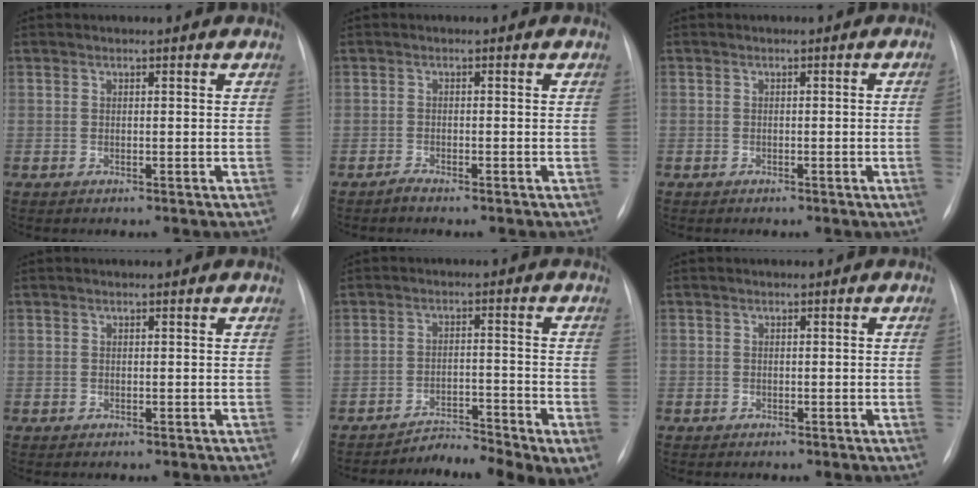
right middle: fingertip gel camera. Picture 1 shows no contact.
{"total": 1.0, "force": [-0.9, 0.0, 0.3], "torque": [-0.010, -0.001, -0.017]}
{"total": 1.8, "force": [-0.3, -0.5, 1.7], "torque": [-0.020, 0.002, -0.004]}
{"total": 0.6, "force": [-0.4, 0.4, 0.1], "torque": [-0.003, 0.003, -0.006]}
{"total": 7.2, "force": [-6.1, 0.8, 3.7], "torque": [-0.043, 0.016, -0.093]}
{"total": 1.0, "force": [-0.5, -0.1, 0.9], "torque": [-0.013, 0.004, -0.010]}